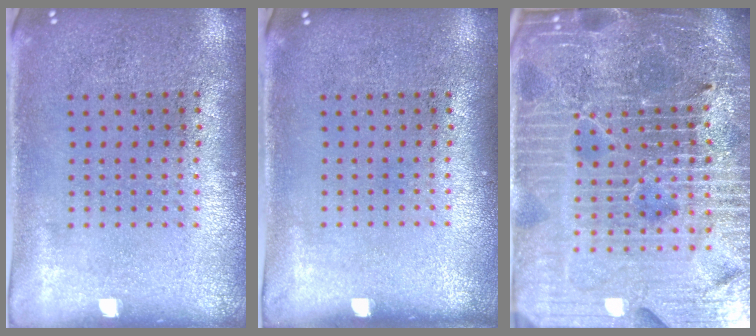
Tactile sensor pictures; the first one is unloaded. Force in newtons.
{"total": 0.0}
{"total": 7.1, "press": 6.2, "slide": 3.5}